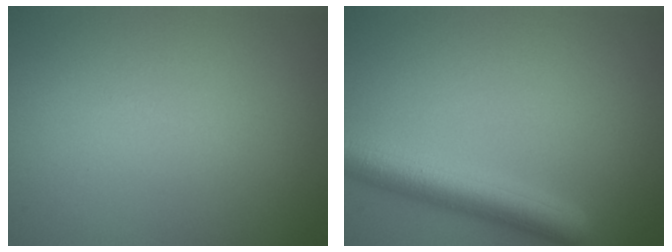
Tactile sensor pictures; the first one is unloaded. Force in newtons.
{"total": 5.4, "press": 5.4, "slide": 0.2}